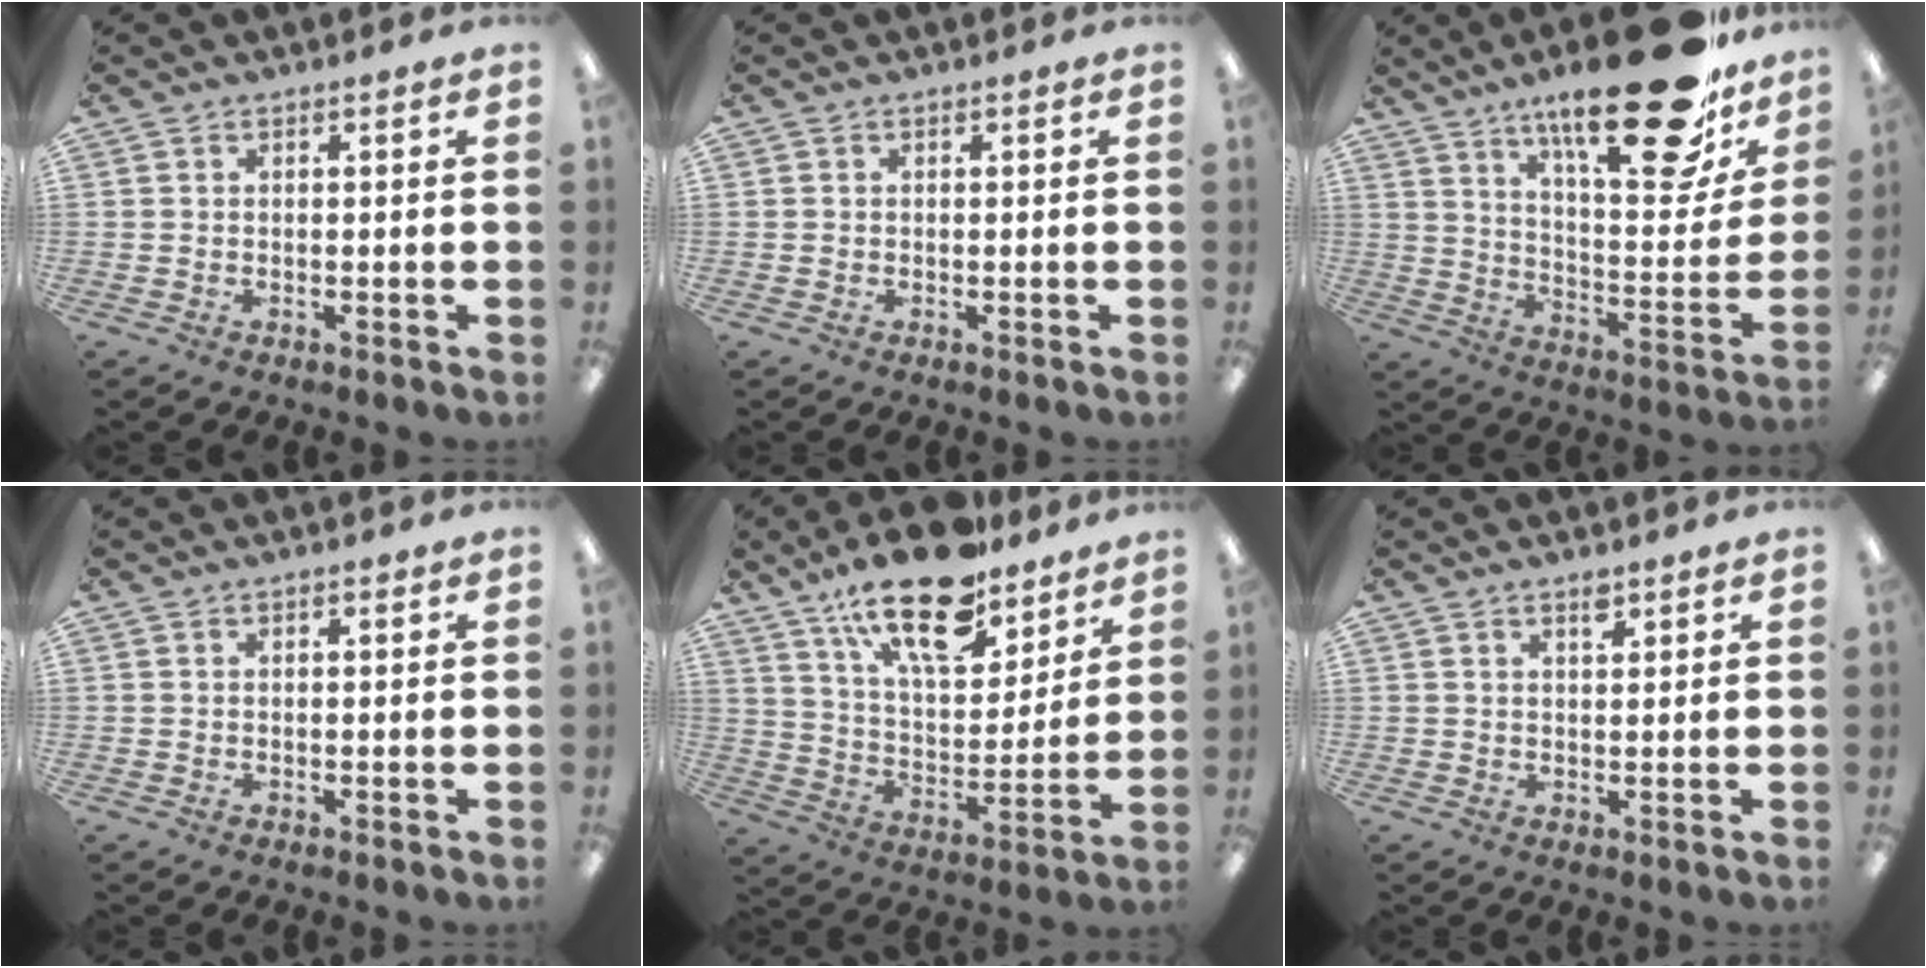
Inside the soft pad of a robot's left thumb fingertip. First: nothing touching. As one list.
[{"total": 0.0}, {"total": 27.1, "force": [18.7, 8.1, 17.8], "torque": [-0.257, -0.120, 0.298]}, {"total": 0.7, "force": [0.5, 0.2, 0.5], "torque": [-0.003, -0.003, 0.006]}, {"total": 21.0, "force": [15.0, 8.4, 12.1], "torque": [-0.204, -0.079, 0.256]}, {"total": 2.5, "force": [2.0, 0.7, 1.4], "torque": [-0.022, -0.003, 0.033]}]